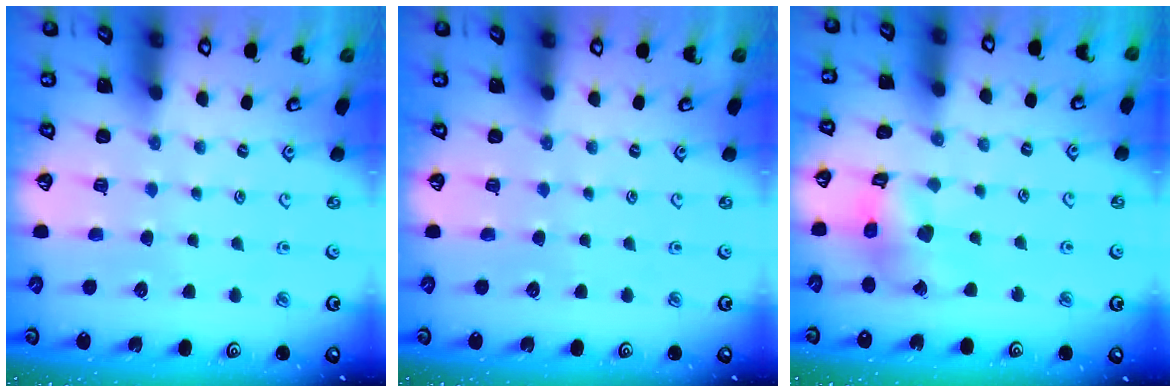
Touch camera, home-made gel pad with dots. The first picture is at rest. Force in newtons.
{"total": 0.0}
{"total": 12.2, "press": 12.1, "slide": 1.4}